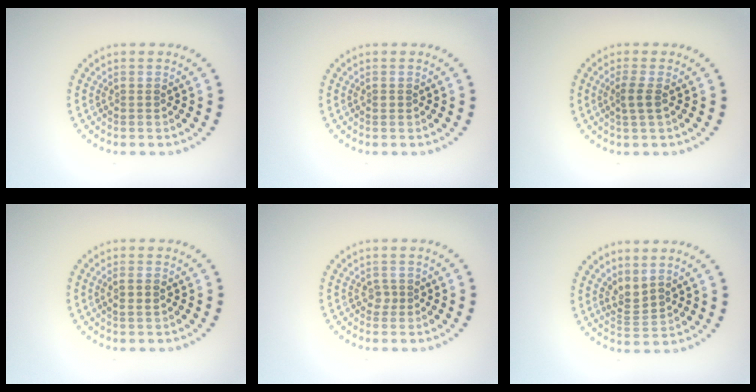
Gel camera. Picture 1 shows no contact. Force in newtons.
{"total": 0.5, "press": 0.4, "slide": 0.3}
{"total": 1.7, "press": 1.4, "slide": 1.0}
{"total": 1.1, "press": 1.1, "slide": 0.4}
{"total": 0.9, "press": 0.7, "slide": 0.5}
{"total": 2.2, "press": 1.5, "slide": 1.6}